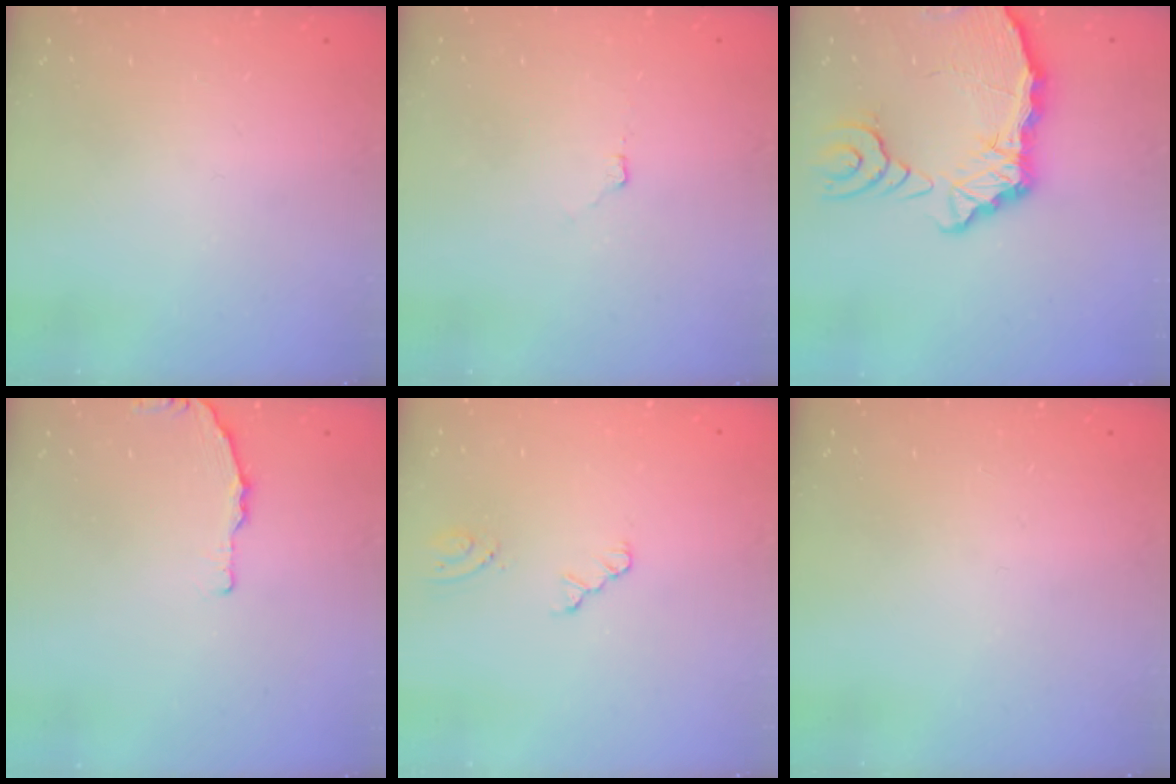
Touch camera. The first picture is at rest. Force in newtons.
{"total": 2.9, "press": 2.8, "slide": 0.4}
{"total": 12.1, "press": 12.0, "slide": 1.7}
{"total": 2.6, "press": 2.6, "slide": 0.4}
{"total": 1.9, "press": 1.9, "slide": 0.3}
{"total": 0.0}